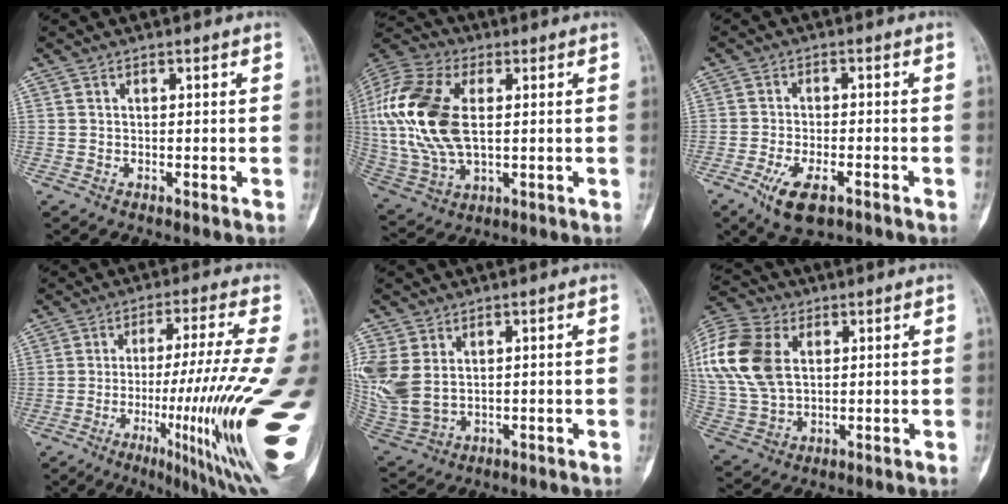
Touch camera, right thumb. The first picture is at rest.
{"total": 20.3, "force": [2.5, 11.5, 16.5], "torque": [-0.364, -0.001, 0.045]}
{"total": 7.5, "force": [-3.9, 2.9, 5.7], "torque": [-0.112, 0.005, -0.063]}
{"total": 21.8, "force": [-3.8, 1.8, 21.4], "torque": [-0.287, -0.010, -0.044]}
{"total": 11.1, "force": [2.4, 7.7, 7.7], "torque": [-0.195, -0.006, 0.065]}
{"total": 19.2, "force": [4.9, 12.9, 13.3], "torque": [-0.302, 0.004, 0.093]}